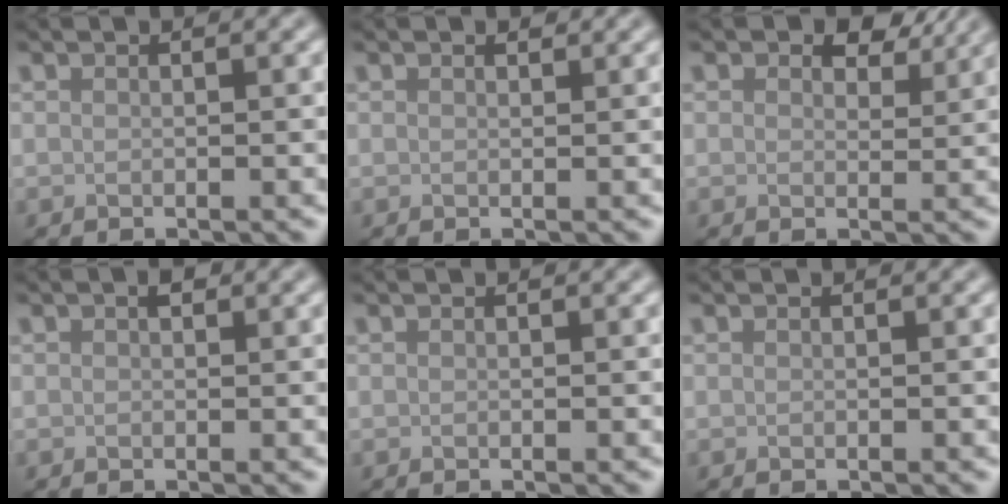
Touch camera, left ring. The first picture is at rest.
{"total": 0.5, "force": [0.4, 0.3, 0.2], "torque": [-0.002, -0.001, 0.005]}
{"total": 3.1, "force": [2.0, 1.7, 1.7], "torque": [-0.027, -0.003, 0.026]}
{"total": 0.8, "force": [0.3, 0.5, 0.6], "torque": [-0.008, 0.001, 0.002]}
{"total": 0.0}
{"total": 0.0}